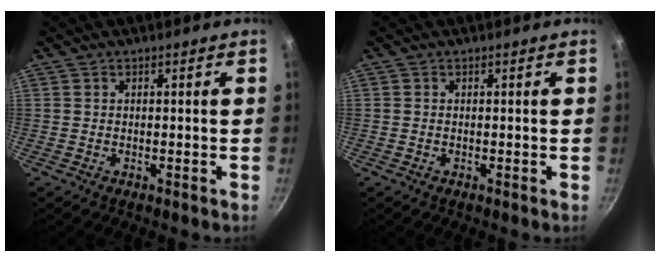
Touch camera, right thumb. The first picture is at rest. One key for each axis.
{"total": 0.0}